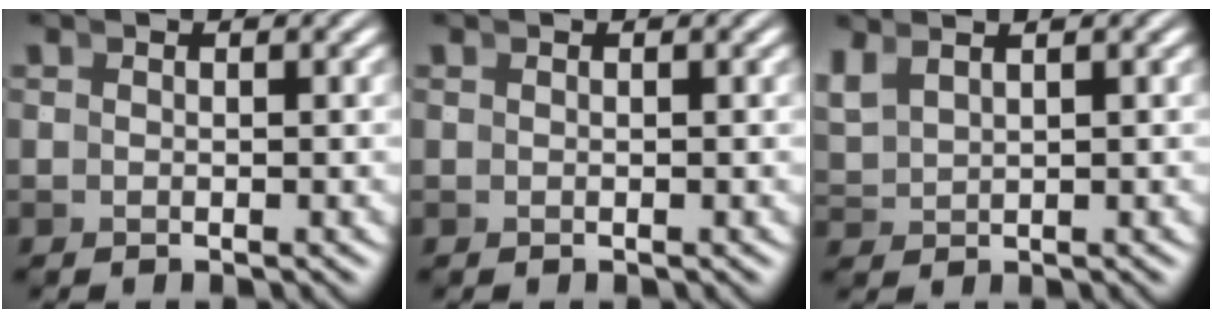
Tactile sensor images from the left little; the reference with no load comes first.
{"total": 0.0}
{"total": 2.3, "force": [1.7, 0.9, 1.2], "torque": [-0.023, 0.007, 0.039]}